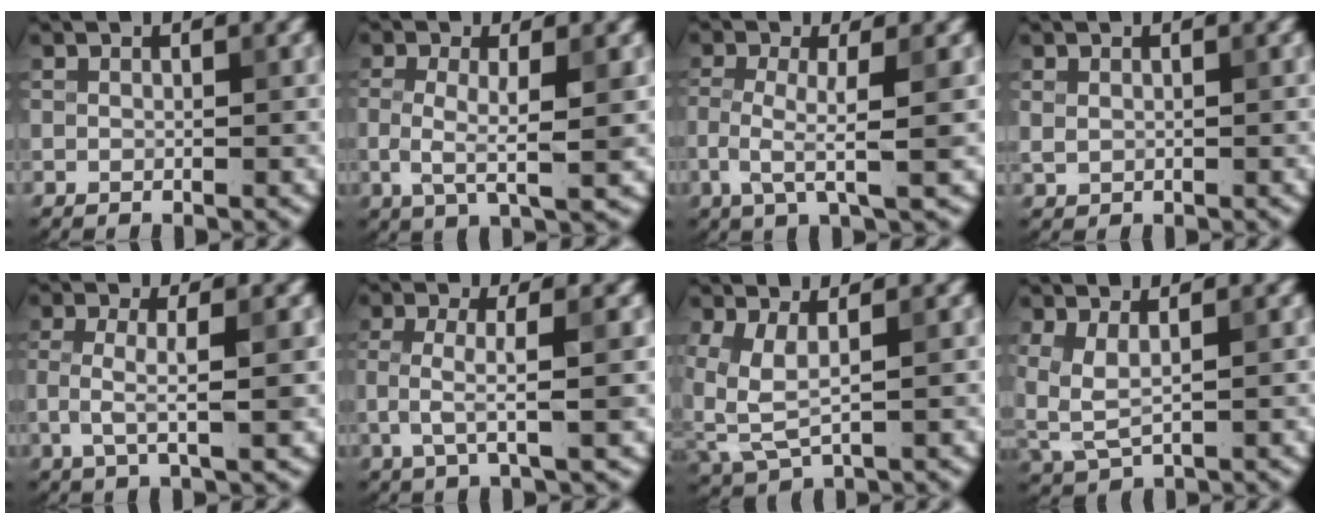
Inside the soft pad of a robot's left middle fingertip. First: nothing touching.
{"total": 4.0, "force": [-0.4, 1.0, 3.8], "torque": [-0.084, -0.006, -0.008]}
{"total": 3.8, "force": [-0.8, 0.7, 3.6], "torque": [-0.081, -0.007, -0.020]}
{"total": 0.8, "force": [0.2, 0.6, 0.5], "torque": [-0.017, -0.002, 0.010]}
{"total": 3.4, "force": [-0.4, 0.6, 3.3], "torque": [-0.072, -0.005, -0.007]}
{"total": 3.7, "force": [-0.4, 0.7, 3.6], "torque": [-0.077, -0.005, -0.009]}
{"total": 3.9, "force": [0.4, 1.9, 3.4], "torque": [-0.097, -0.013, 0.015]}
{"total": 3.2, "force": [0.8, 1.4, 2.8], "torque": [-0.075, -0.004, 0.018]}